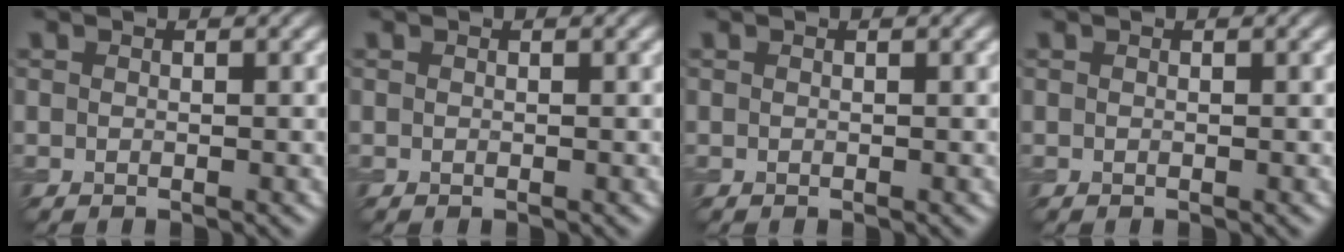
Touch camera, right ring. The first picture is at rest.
{"total": 0.0}
{"total": 0.0}
{"total": 0.0}